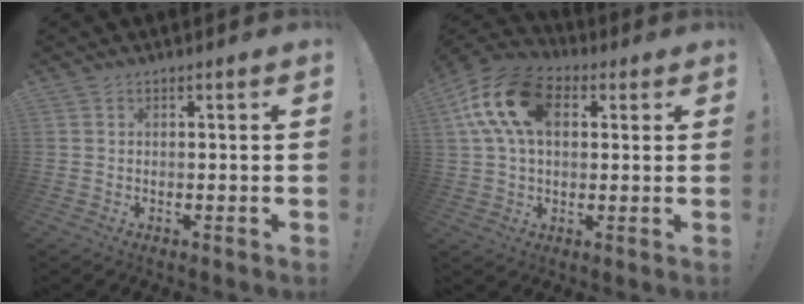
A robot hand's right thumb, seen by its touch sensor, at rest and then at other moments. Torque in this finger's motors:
{"motor_torque": [0.45, 0.46, 0.87, -0.62, 0.22]}